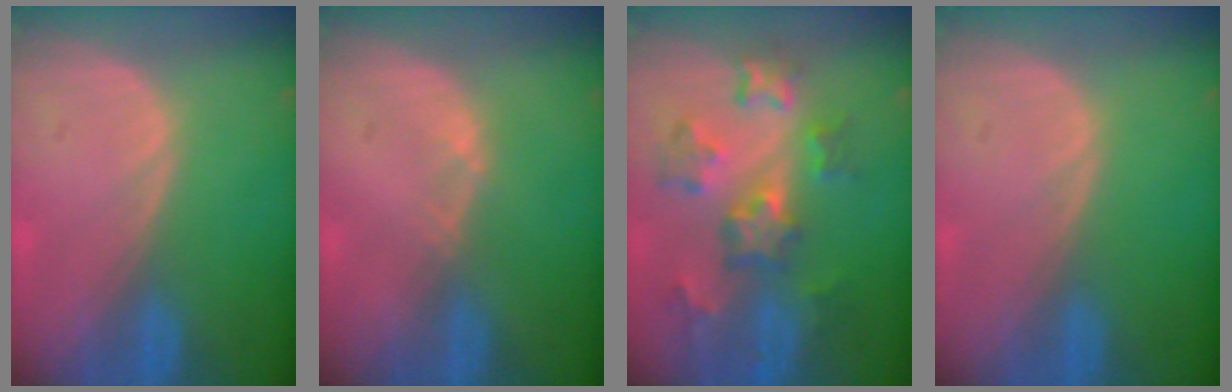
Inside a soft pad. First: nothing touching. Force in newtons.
{"total": 0.6, "press": 0.5, "slide": 0.2}
{"total": 8.6, "press": 7.8, "slide": 3.8}
{"total": 0.0}